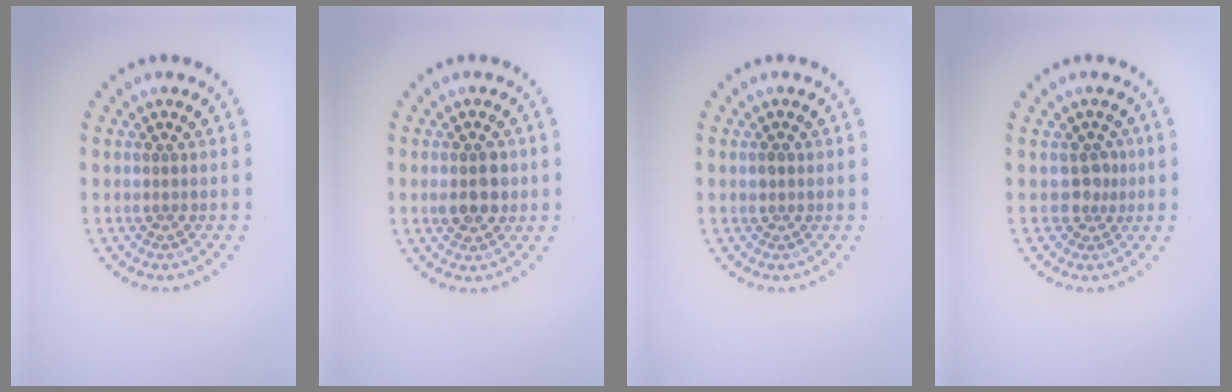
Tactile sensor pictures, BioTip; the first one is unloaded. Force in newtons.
{"total": 2.8, "press": 2.8, "slide": 0.3}
{"total": 0.7, "press": 0.7, "slide": 0.2}
{"total": 1.7, "press": 1.3, "slide": 1.1}